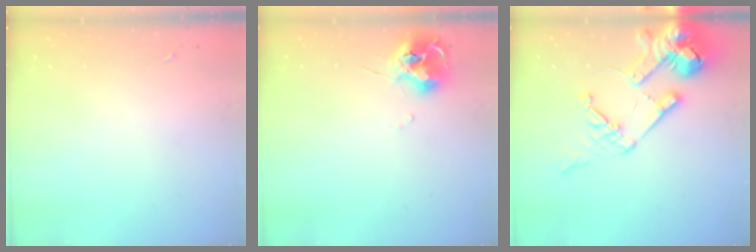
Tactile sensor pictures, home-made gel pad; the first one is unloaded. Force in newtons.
{"total": 10.4, "press": 10.4, "slide": 0.9}
{"total": 23.3, "press": 23.1, "slide": 3.0}